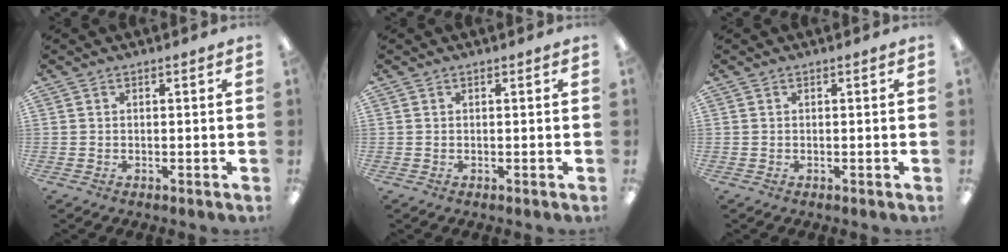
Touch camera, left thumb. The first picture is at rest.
{"total": 0.0}
{"total": 0.0}